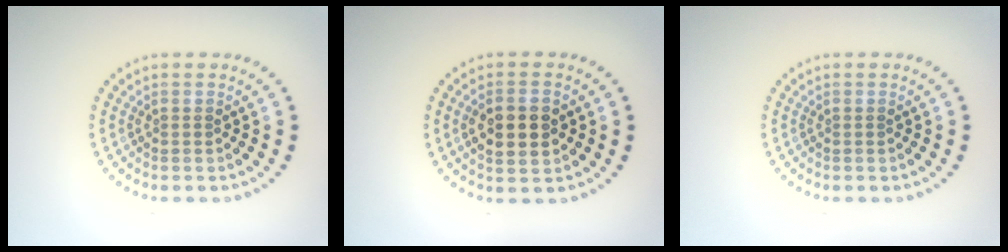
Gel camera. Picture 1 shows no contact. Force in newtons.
{"total": 3.5, "press": 3.5, "slide": 0.2}
{"total": 0.0}